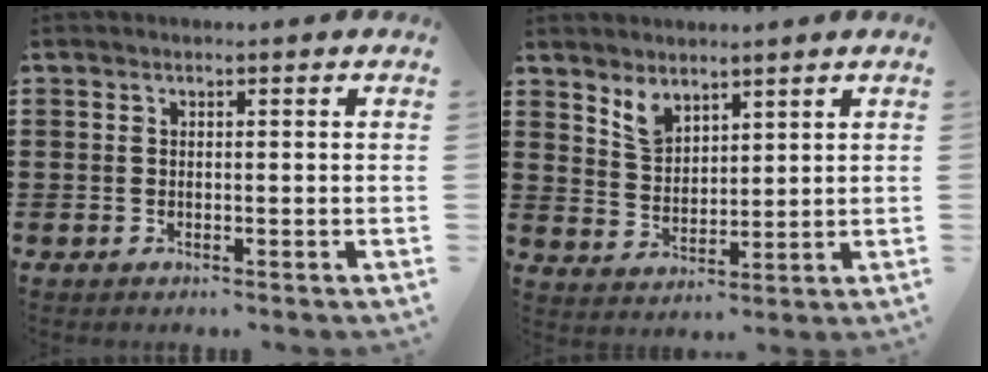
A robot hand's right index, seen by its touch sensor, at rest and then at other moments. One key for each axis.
{"total": 4.1, "fx": 3.4, "fy": 2.0, "fz": 1.1, "tx": -0.033, "ty": 0.000, "tz": 0.065}